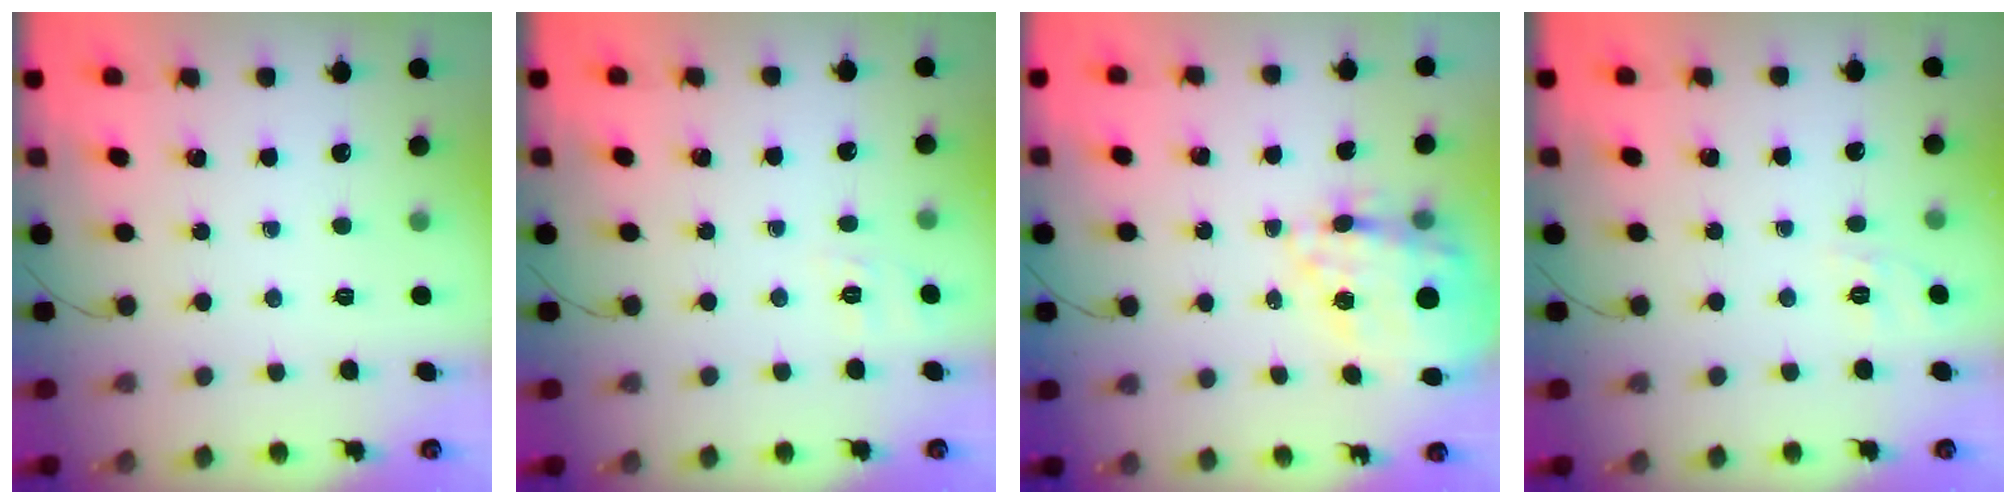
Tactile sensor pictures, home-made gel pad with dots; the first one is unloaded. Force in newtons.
{"total": 2.0, "press": 0.2, "slide": 1.9}
{"total": 20.1, "press": 19.7, "slide": 4.1}
{"total": 1.6, "press": 0.0, "slide": 1.6}